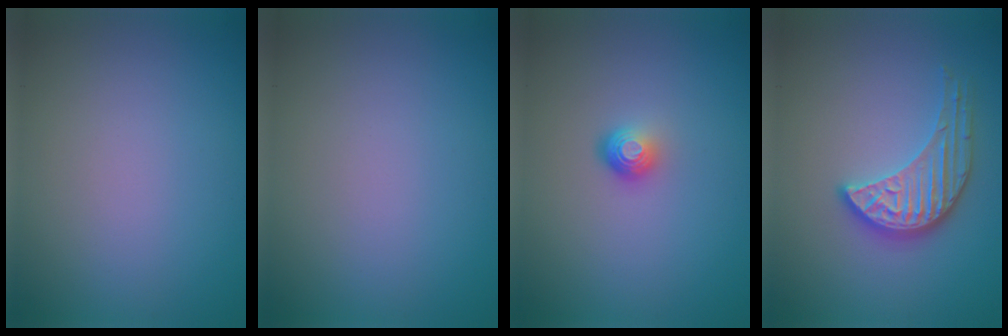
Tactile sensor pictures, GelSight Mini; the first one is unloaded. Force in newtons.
{"total": 0.0}
{"total": 1.9, "press": 1.3, "slide": 1.4}
{"total": 3.8, "press": 3.5, "slide": 1.6}